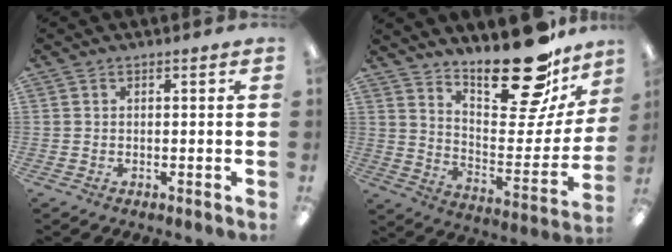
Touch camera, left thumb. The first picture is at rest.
{"total": 24.5, "force": [19.7, 7.7, 12.5], "torque": [-0.160, -0.147, 0.323]}